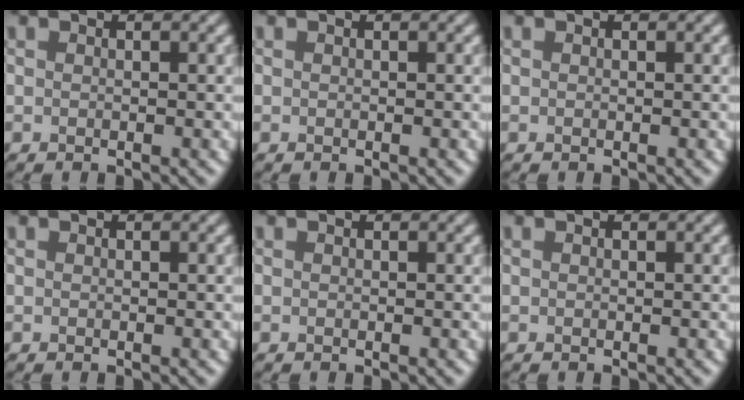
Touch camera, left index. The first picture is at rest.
{"total": 0.0}
{"total": 0.0}
{"total": 0.0}
{"total": 0.0}
{"total": 0.0}